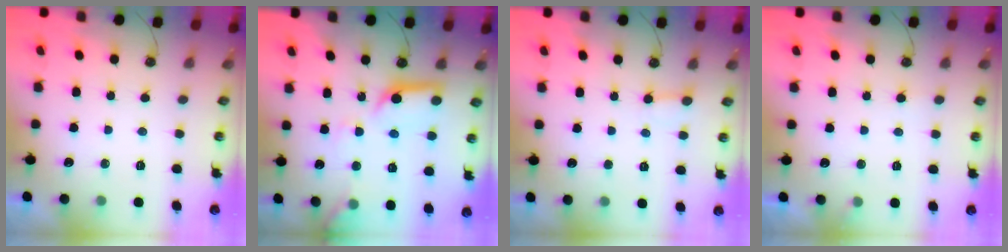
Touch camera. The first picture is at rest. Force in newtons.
{"total": 12.4, "press": 12.4, "slide": 1.2}
{"total": 2.4, "press": 2.4, "slide": 0.1}
{"total": 5.7, "press": 5.7, "slide": 0.3}